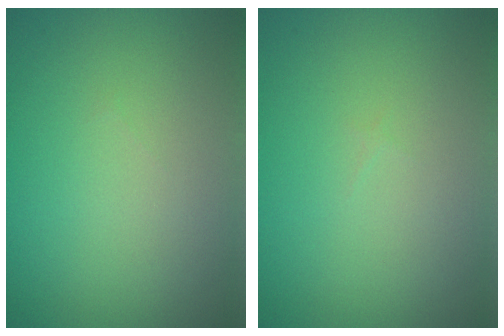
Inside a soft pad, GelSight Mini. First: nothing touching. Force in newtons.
{"total": 0.0}